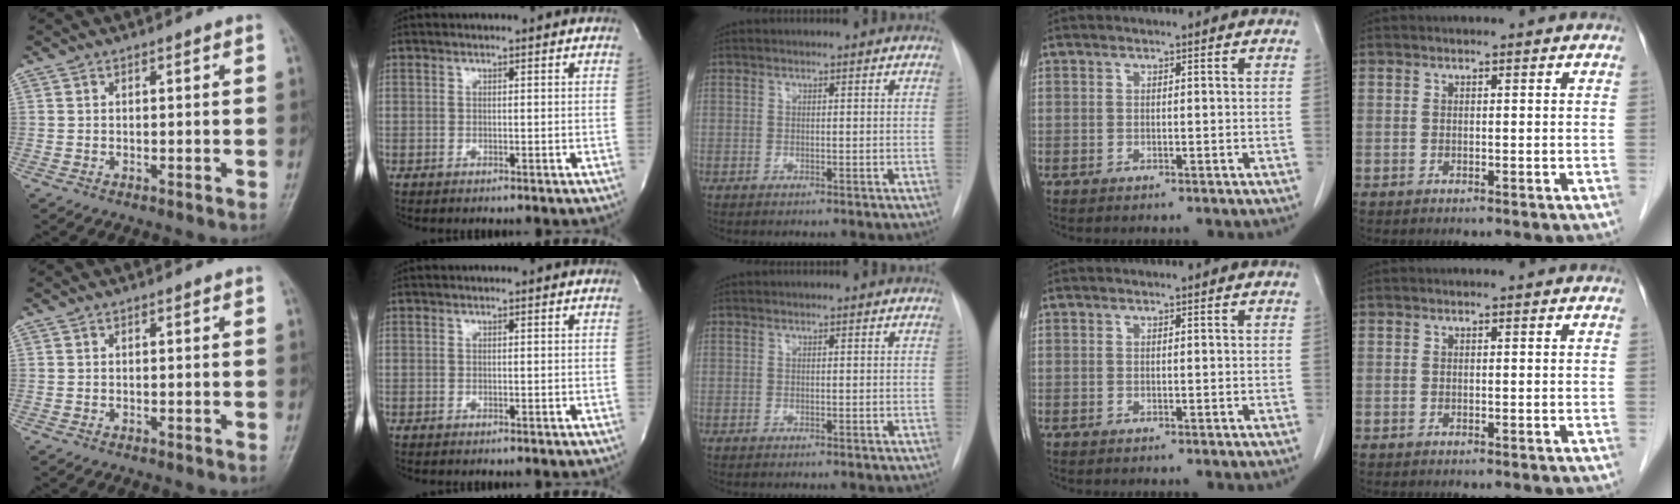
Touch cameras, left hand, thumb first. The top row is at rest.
{}